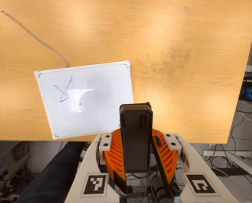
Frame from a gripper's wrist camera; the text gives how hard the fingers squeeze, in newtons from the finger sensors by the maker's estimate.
{"total": 6.1, "left": 5.9, "right": 6.3}